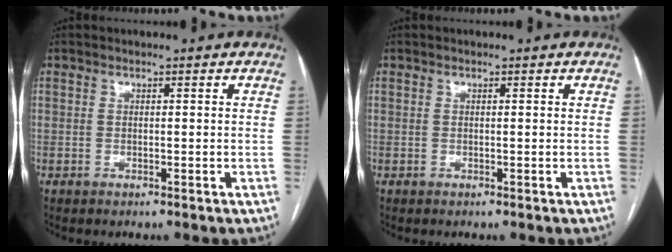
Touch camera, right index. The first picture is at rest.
{"total": 0.0}